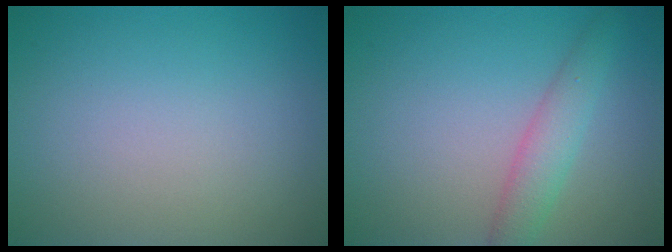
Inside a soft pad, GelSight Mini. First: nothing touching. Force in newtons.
{"total": 2.7, "press": 2.7, "slide": 0.2}